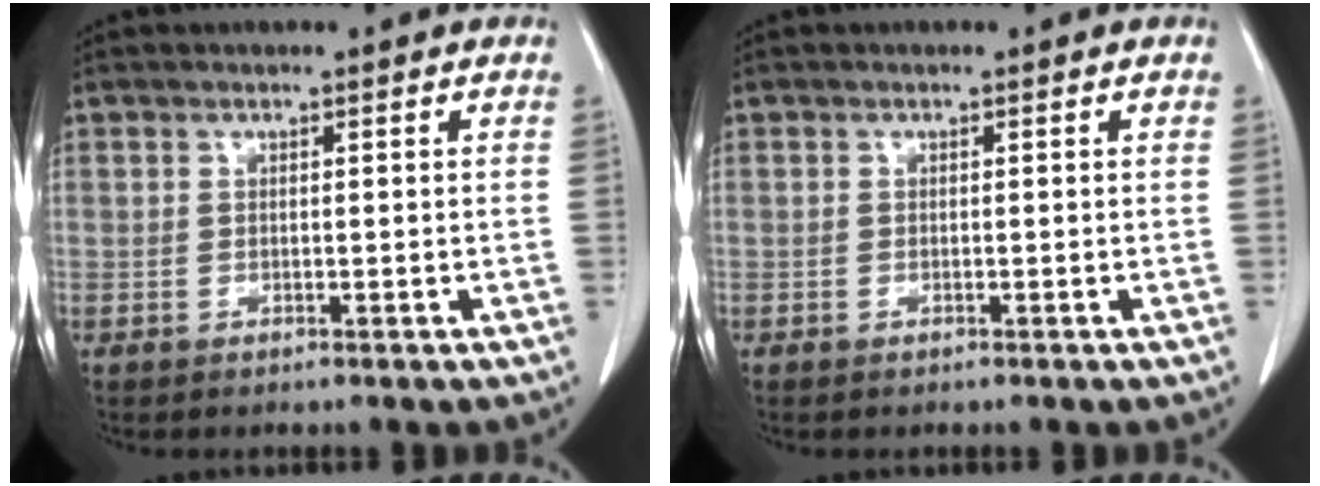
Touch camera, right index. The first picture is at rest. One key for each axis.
{"total": 0.0}